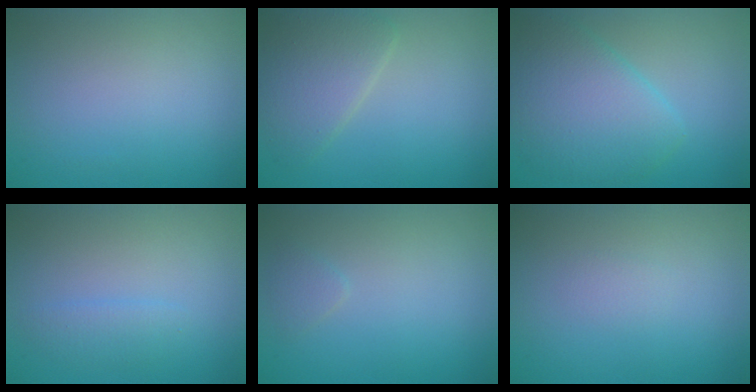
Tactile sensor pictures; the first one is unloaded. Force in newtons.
{"total": 4.0, "press": 4.0, "slide": 0.2}
{"total": 6.5, "press": 6.5, "slide": 0.2}
{"total": 1.5, "press": 1.5, "slide": 0.0}
{"total": 0.9, "press": 0.9, "slide": 0.0}
{"total": 0.6, "press": 0.6, "slide": 0.1}